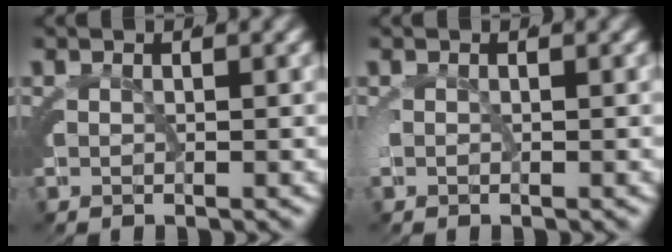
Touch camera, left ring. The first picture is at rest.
{"total": 0.7, "force": [-0.3, 0.6, 0.1], "torque": [-0.015, -0.007, -0.002]}